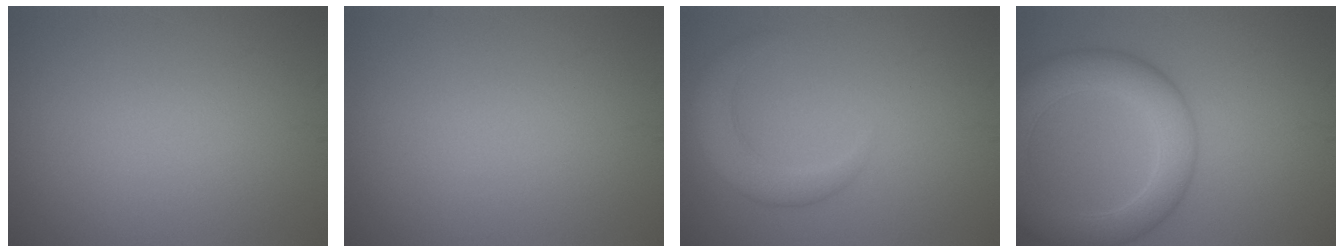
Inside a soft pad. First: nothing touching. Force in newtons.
{"total": 0.0}
{"total": 3.3, "press": 3.3, "slide": 0.2}
{"total": 7.3, "press": 7.3, "slide": 0.3}